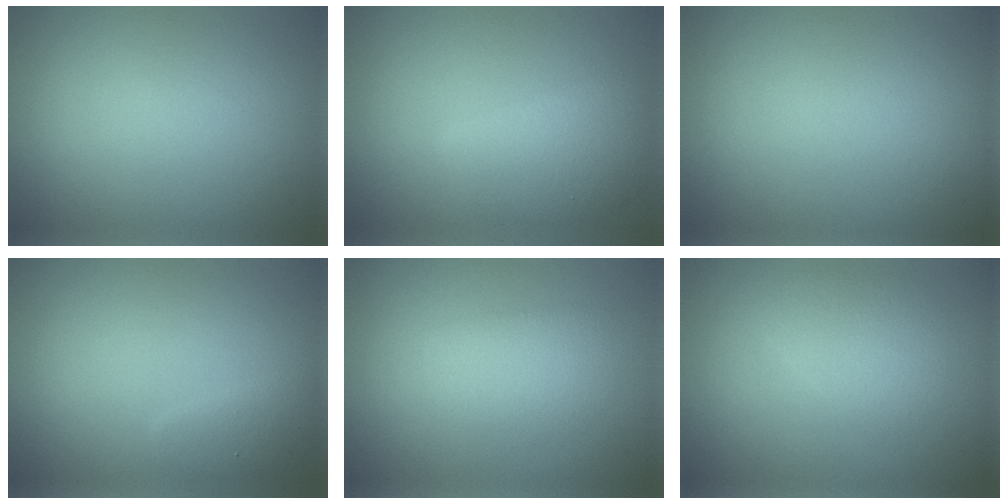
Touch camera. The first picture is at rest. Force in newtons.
{"total": 4.1, "press": 4.1, "slide": 0.2}
{"total": 0.0}
{"total": 1.8, "press": 1.8, "slide": 0.1}
{"total": 2.3, "press": 2.3, "slide": 0.1}
{"total": 2.6, "press": 2.6, "slide": 0.1}